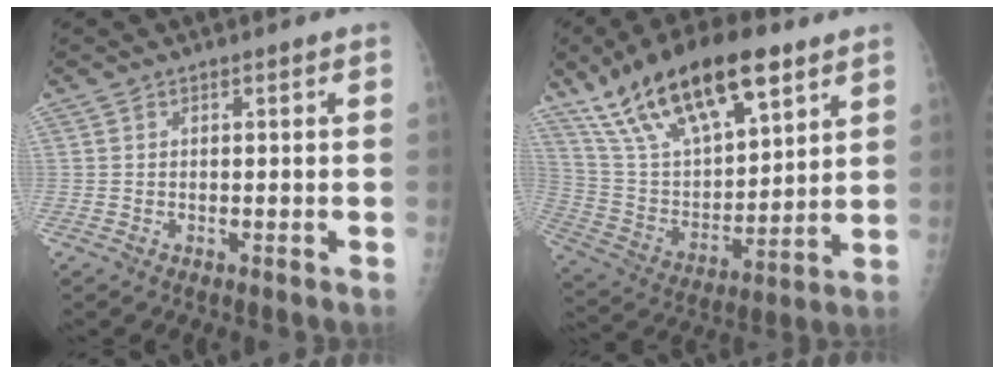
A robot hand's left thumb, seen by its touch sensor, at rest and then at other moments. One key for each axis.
{"total": 25.4, "fx": 15.5, "fy": 10.4, "fz": 17.2, "tx": -0.282, "ty": -0.036, "tz": 0.281}